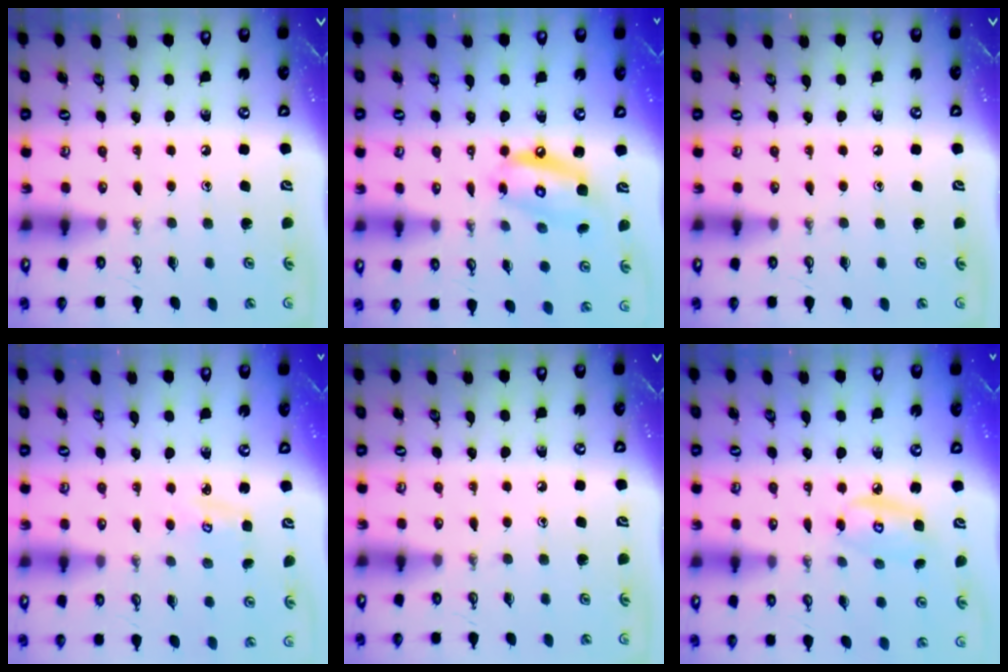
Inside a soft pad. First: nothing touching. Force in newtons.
{"total": 11.3, "press": 11.2, "slide": 1.1}
{"total": 0.0}
{"total": 3.2, "press": 3.2, "slide": 0.3}
{"total": 0.0}
{"total": 7.3, "press": 7.3, "slide": 0.4}